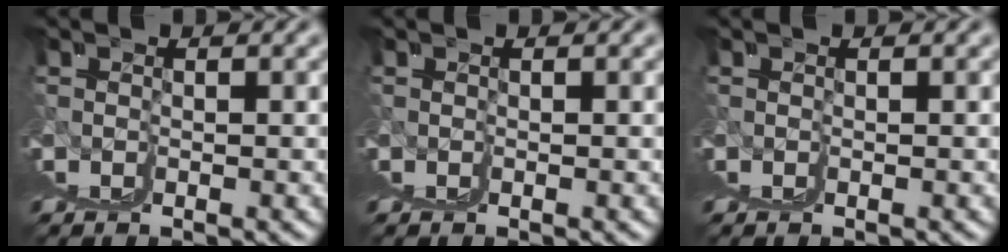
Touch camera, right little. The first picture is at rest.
{"total": 0.0}
{"total": 0.0}